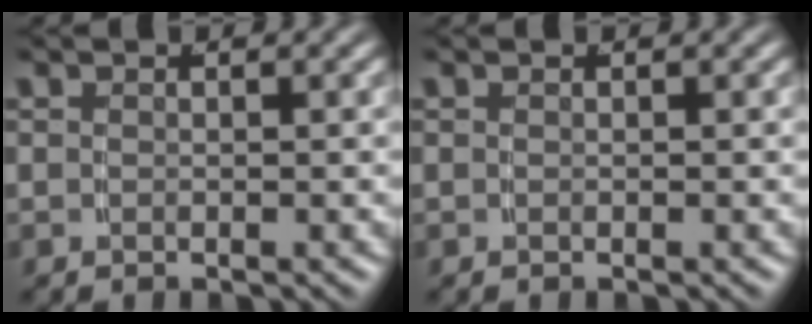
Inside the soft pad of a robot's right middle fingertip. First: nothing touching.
{"total": 0.0}